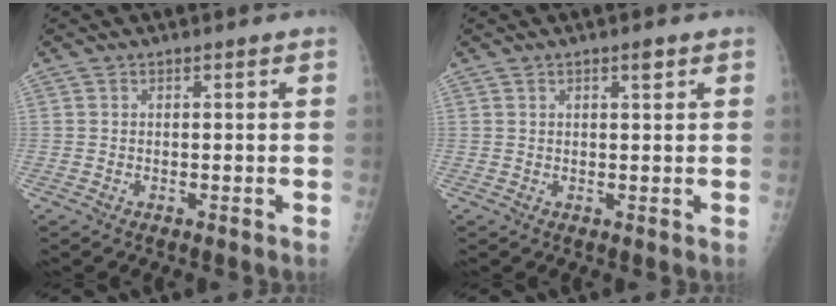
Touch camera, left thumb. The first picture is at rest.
{"total": 1.3, "force": [0.7, 0.4, 1.0], "torque": [-0.009, -0.002, 0.012]}